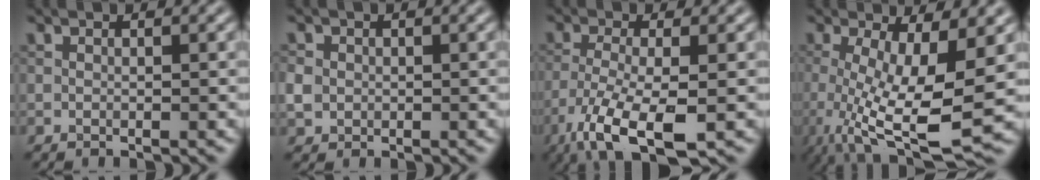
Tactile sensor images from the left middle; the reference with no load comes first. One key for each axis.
{"total": 1.9, "fx": 0.0, "fy": 1.8, "fz": 0.7, "tx": -0.013, "ty": 0.000, "tz": -0.002}
{"total": 7.6, "fx": -4.1, "fy": 2.3, "fz": 5.9, "tx": -0.126, "ty": -0.013, "tz": -0.080}
{"total": 9.7, "fx": -1.8, "fy": 2.7, "fz": 9.2, "tx": -0.170, "ty": -0.023, "tz": -0.027}